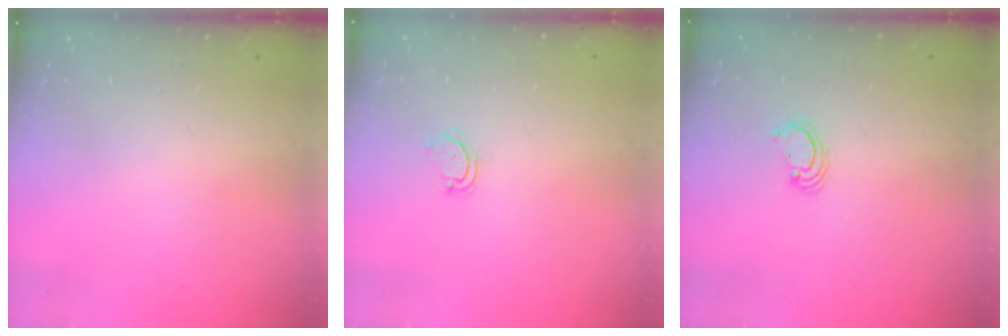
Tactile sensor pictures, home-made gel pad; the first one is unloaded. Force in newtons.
{"total": 2.9, "press": 2.9, "slide": 0.3}
{"total": 2.7, "press": 2.7, "slide": 0.1}